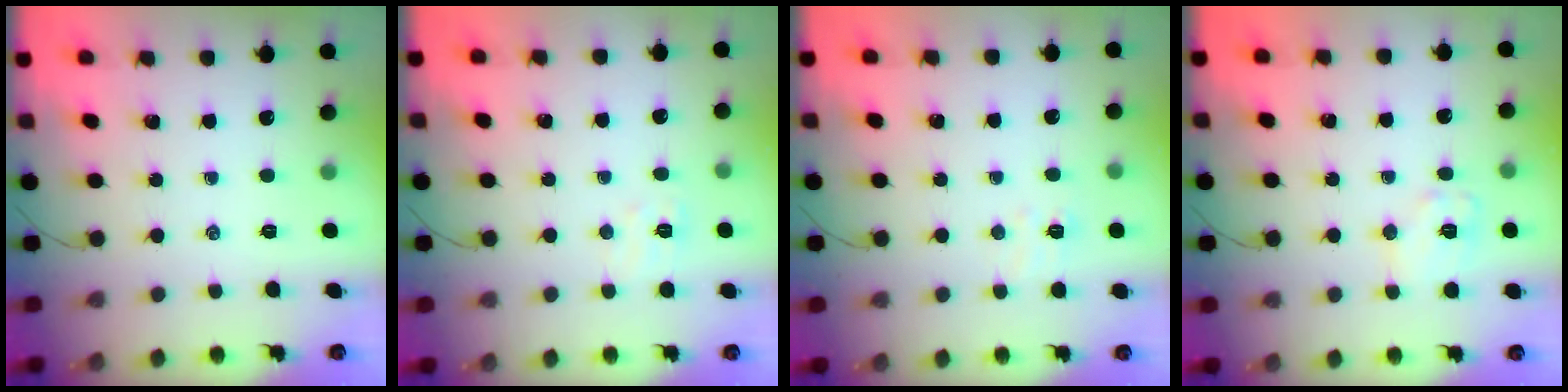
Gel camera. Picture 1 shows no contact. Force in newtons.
{"total": 4.6, "press": 4.5, "slide": 0.9}
{"total": 5.2, "press": 5.1, "slide": 0.9}
{"total": 8.3, "press": 8.3, "slide": 1.0}